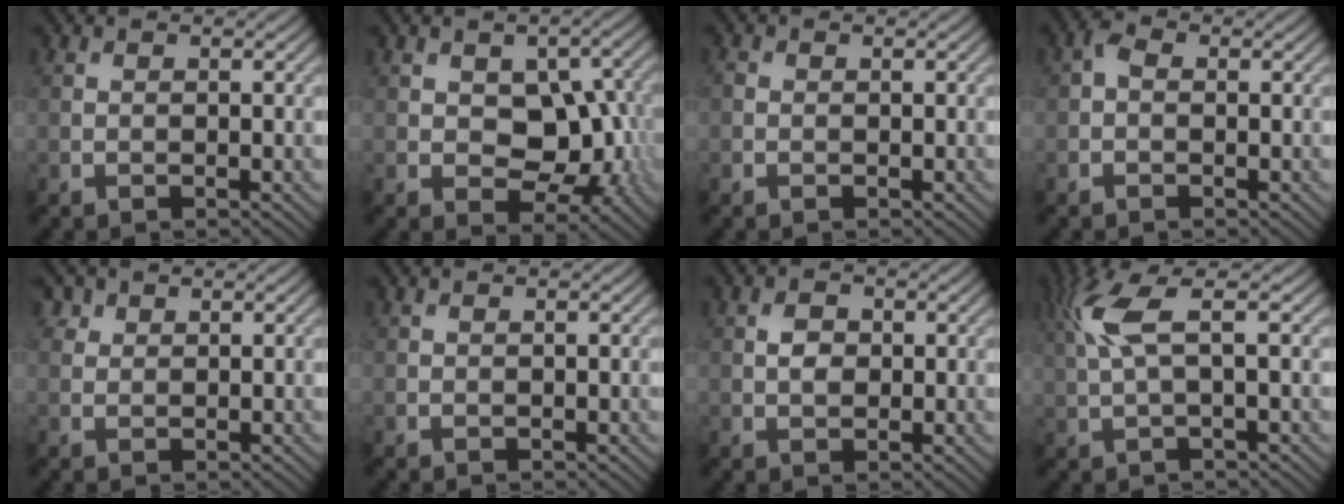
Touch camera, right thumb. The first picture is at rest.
{"total": 7.5, "force": [-0.2, 5.2, 5.5], "torque": [-0.077, -0.012, 0.002]}
{"total": 0.6, "force": [-0.2, 0.5, 0.3], "torque": [-0.007, -0.001, -0.005]}
{"total": 1.5, "force": [-0.2, 1.0, 1.1], "torque": [-0.022, 0.005, -0.010]}
{"total": 1.5, "force": [1.0, 1.1, 0.2], "torque": [-0.002, 0.001, 0.017]}
{"total": 0.0}
{"total": 2.2, "force": [0.3, 1.6, 1.5], "torque": [-0.025, -0.001, 0.004]}
{"total": 5.7, "force": [1.7, 1.1, 5.3], "torque": [-0.128, 0.015, 0.035]}